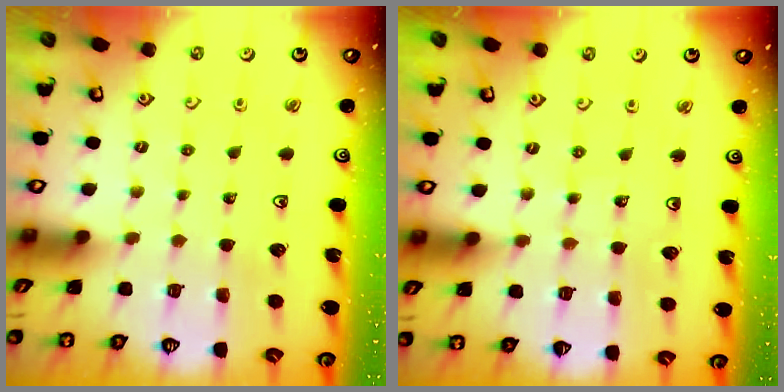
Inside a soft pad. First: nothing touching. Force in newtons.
{"total": 6.0, "press": 5.8, "slide": 1.7}